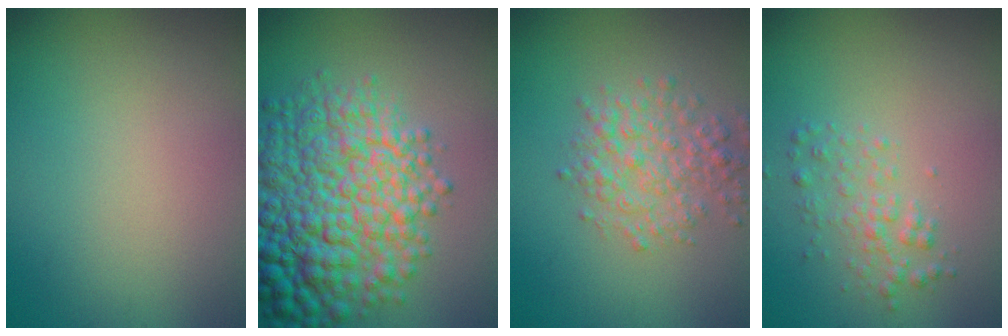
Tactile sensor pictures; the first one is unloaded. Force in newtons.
{"total": 10.9, "press": 10.9, "slide": 0.3}
{"total": 3.5, "press": 3.5, "slide": 0.1}
{"total": 2.0, "press": 2.0, "slide": 0.1}